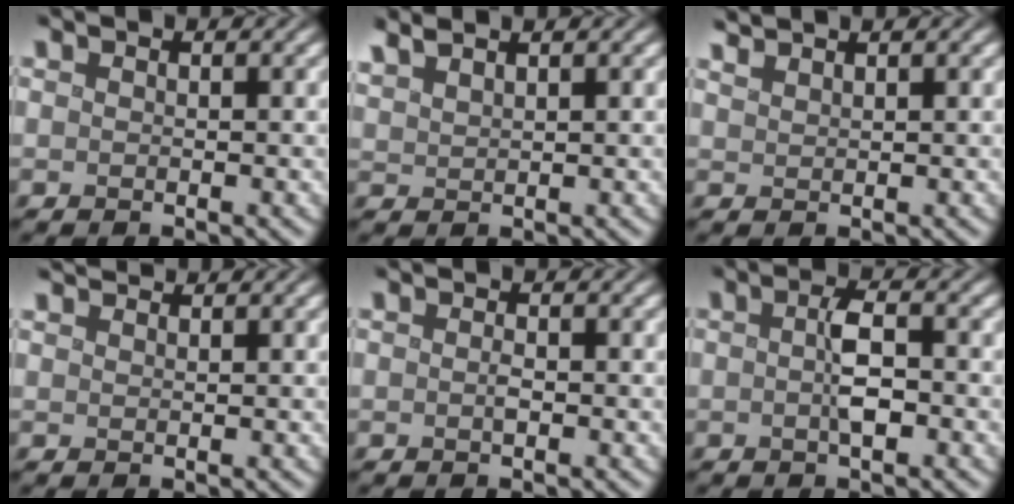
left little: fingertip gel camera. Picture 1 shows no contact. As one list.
[{"total": 2.4, "force": [2.1, 0.6, 1.2], "torque": [-0.012, 0.010, 0.033]}, {"total": 1.5, "force": [1.4, 0.2, 0.4], "torque": [-0.008, 0.006, 0.027]}, {"total": 1.9, "force": [1.9, 0.2, 0.5], "torque": [-0.013, 0.001, 0.025]}, {"total": 0.7, "force": [-0.2, 0.2, 0.7], "torque": [-0.014, 0.001, -0.003]}, {"total": 2.6, "force": [-0.4, 0.8, 2.5], "torque": [-0.048, 0.004, -0.010]}]